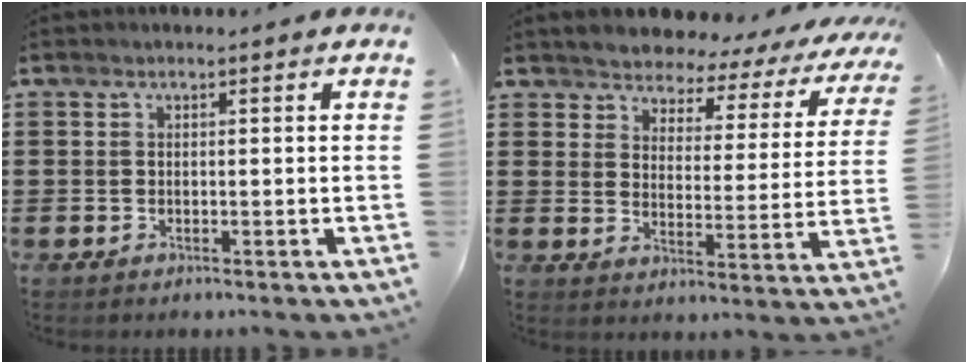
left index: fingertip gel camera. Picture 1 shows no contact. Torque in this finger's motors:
{"motor_torque": [2.14, 0.00, 1.05, 0.06]}